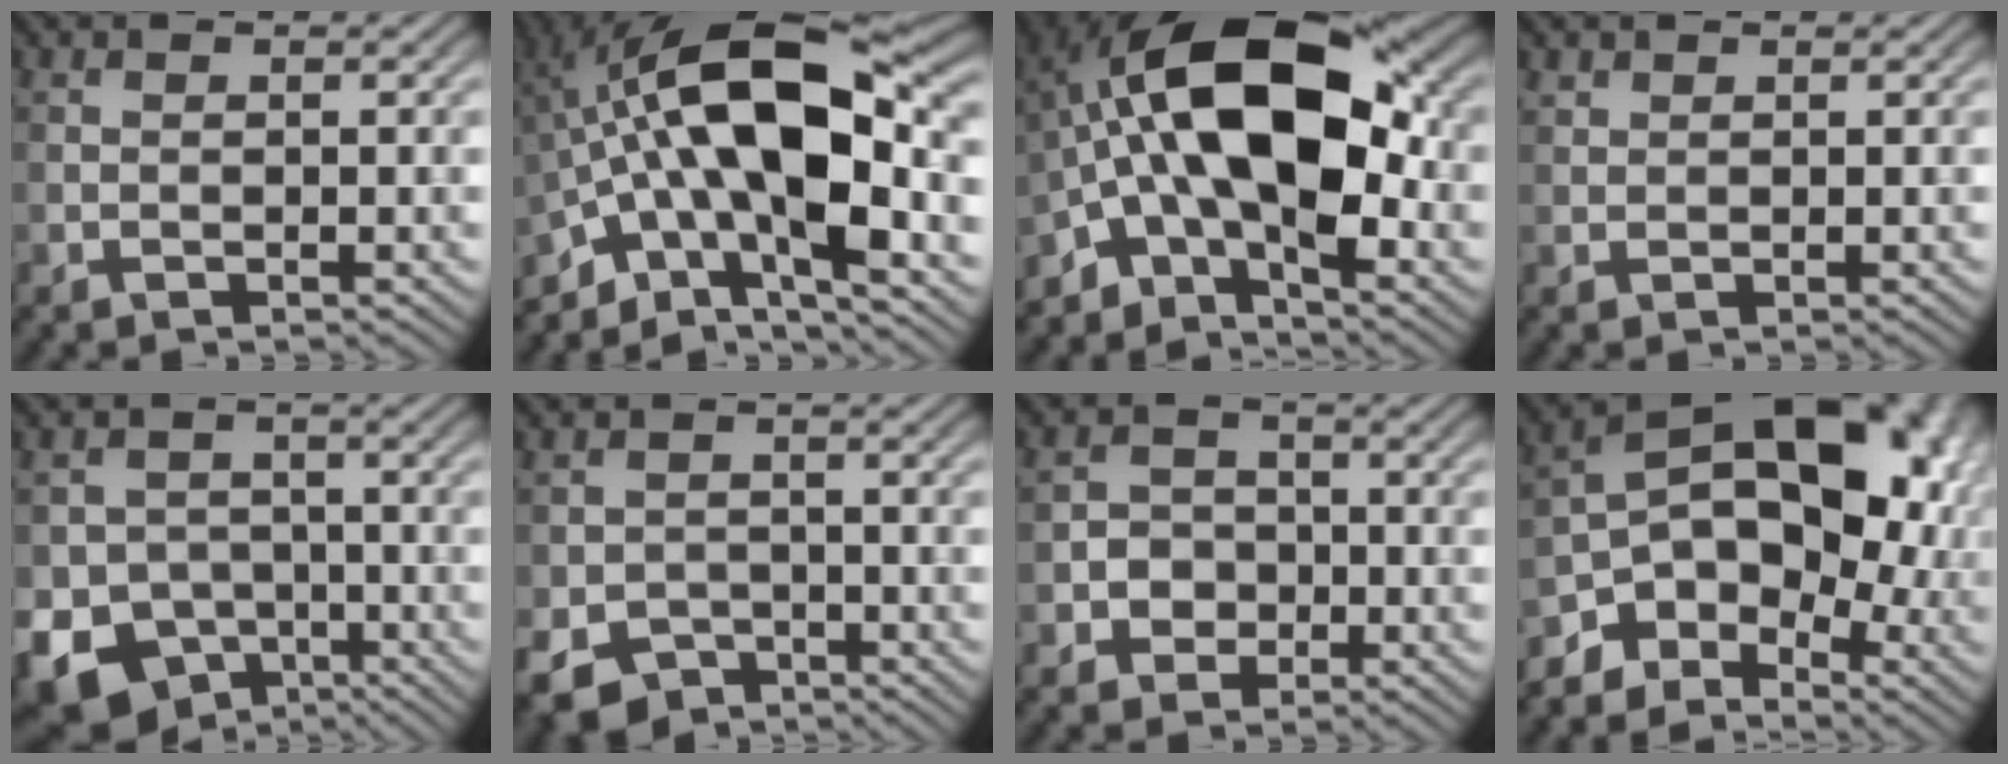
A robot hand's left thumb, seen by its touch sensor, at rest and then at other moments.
{"total": 17.6, "force": [-2.0, 7.9, 15.6], "torque": [-0.256, 0.027, -0.048]}
{"total": 14.3, "force": [-1.6, 7.4, 12.1], "torque": [-0.199, 0.022, -0.048]}
{"total": 1.1, "force": [0.9, 0.5, 0.2], "torque": [-0.007, 0.002, 0.023]}
{"total": 11.9, "force": [-6.2, 9.5, 3.7], "torque": [-0.082, -0.049, -0.119]}
{"total": 4.7, "force": [-2.9, 3.3, 1.8], "torque": [-0.036, -0.010, -0.056]}
{"total": 3.4, "force": [-1.3, 2.9, 1.2], "torque": [-0.008, 0.002, -0.032]}
{"total": 15.4, "force": [-3.5, 10.1, 11.1], "torque": [-0.146, 0.002, -0.054]}